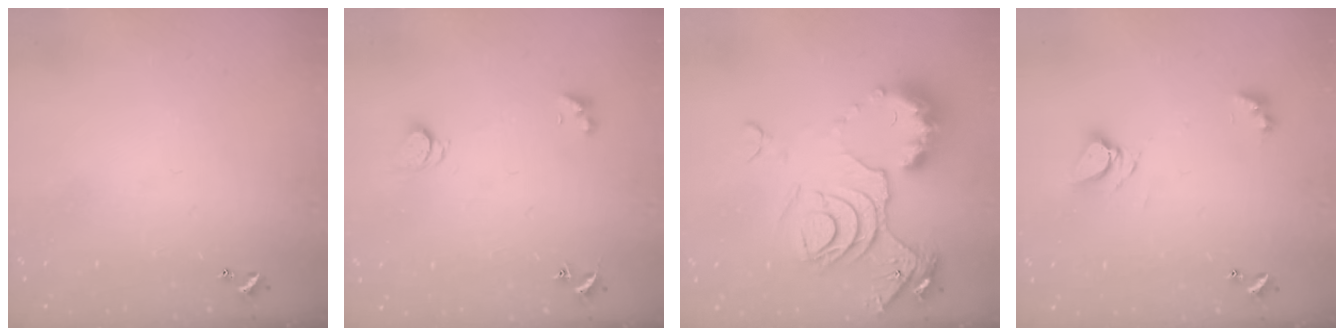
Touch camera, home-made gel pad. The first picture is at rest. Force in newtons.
{"total": 1.5, "press": 1.4, "slide": 0.4}
{"total": 15.3, "press": 15.2, "slide": 1.7}
{"total": 6.0, "press": 6.0, "slide": 0.2}